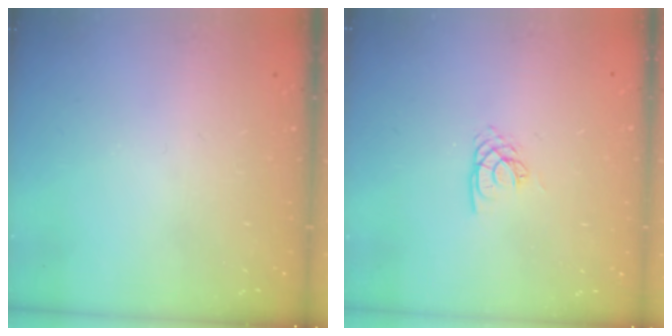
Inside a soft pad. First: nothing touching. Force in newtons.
{"total": 2.8, "press": 2.8, "slide": 0.1}